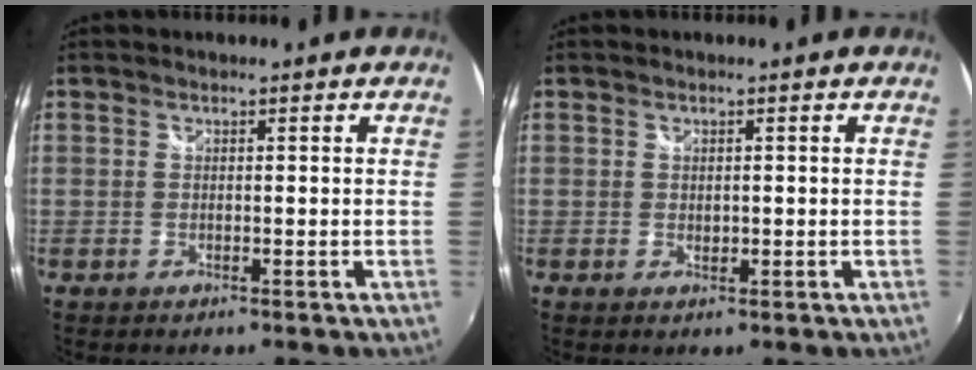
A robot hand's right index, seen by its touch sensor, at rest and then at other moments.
{"total": 0.9, "force": [0.1, 0.7, 0.5], "torque": [-0.008, -0.002, 0.001]}